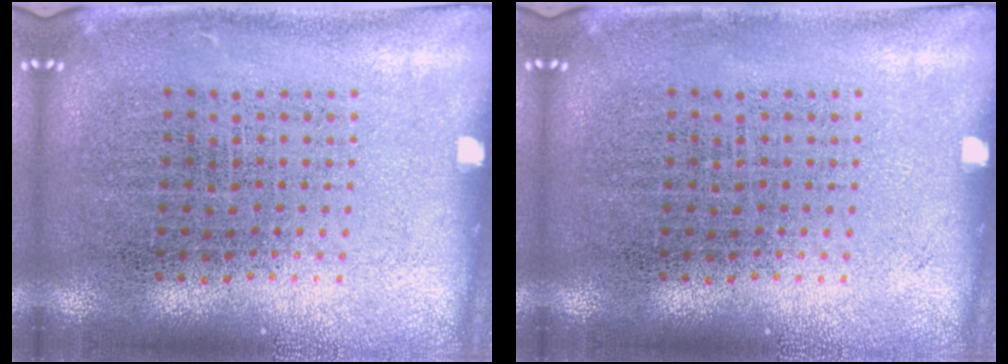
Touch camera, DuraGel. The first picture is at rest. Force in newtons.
{"total": 0.0}